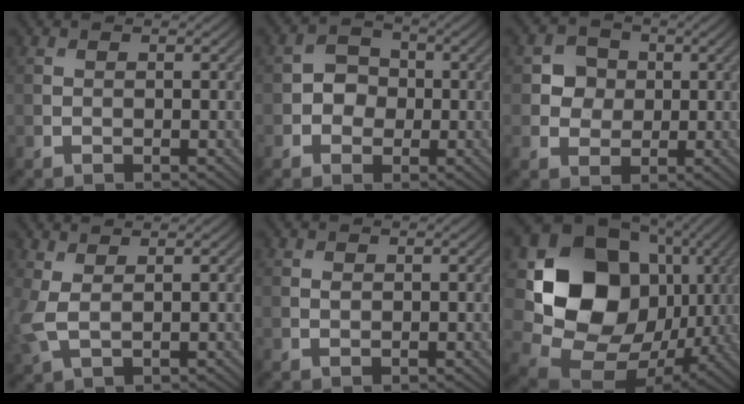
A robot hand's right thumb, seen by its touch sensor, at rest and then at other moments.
{"total": 3.2, "force": [-0.5, 2.8, 1.4], "torque": [-0.016, 0.002, -0.021]}
{"total": 3.6, "force": [0.4, 3.4, 1.3], "torque": [-0.027, 0.003, -0.001]}
{"total": 3.6, "force": [1.1, 1.6, 3.0], "torque": [-0.092, -0.001, 0.020]}
{"total": 0.5, "force": [0.2, 0.4, 0.3], "torque": [-0.006, -0.001, 0.002]}
{"total": 18.3, "force": [2.7, 14.9, 10.2], "torque": [-0.220, -0.029, 0.063]}